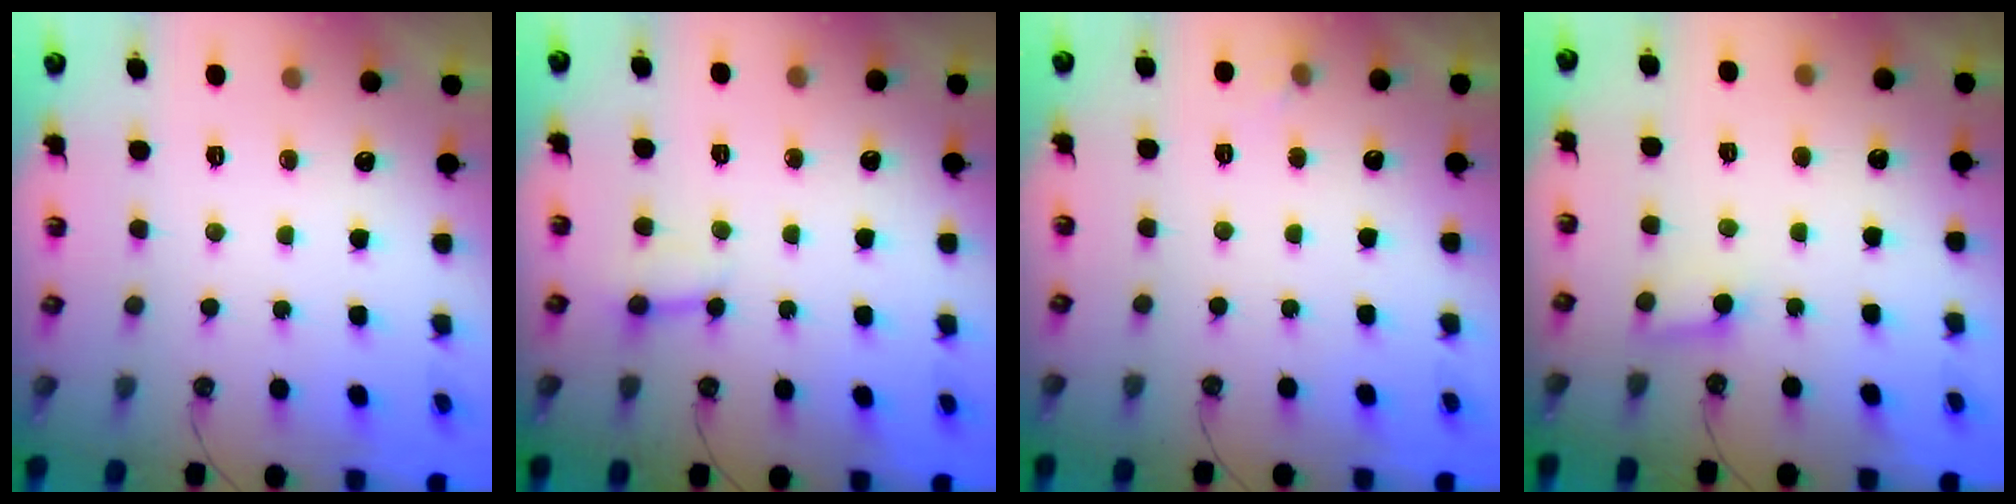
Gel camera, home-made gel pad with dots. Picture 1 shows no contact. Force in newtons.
{"total": 3.7, "press": 3.7, "slide": 0.2}
{"total": 5.1, "press": 5.1, "slide": 0.5}
{"total": 4.6, "press": 4.6, "slide": 0.4}